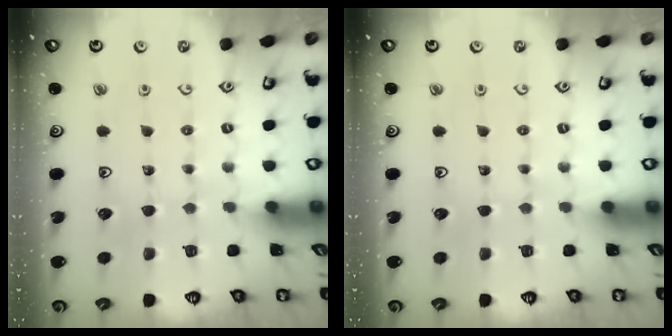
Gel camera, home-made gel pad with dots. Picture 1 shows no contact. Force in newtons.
{"total": 0.0}